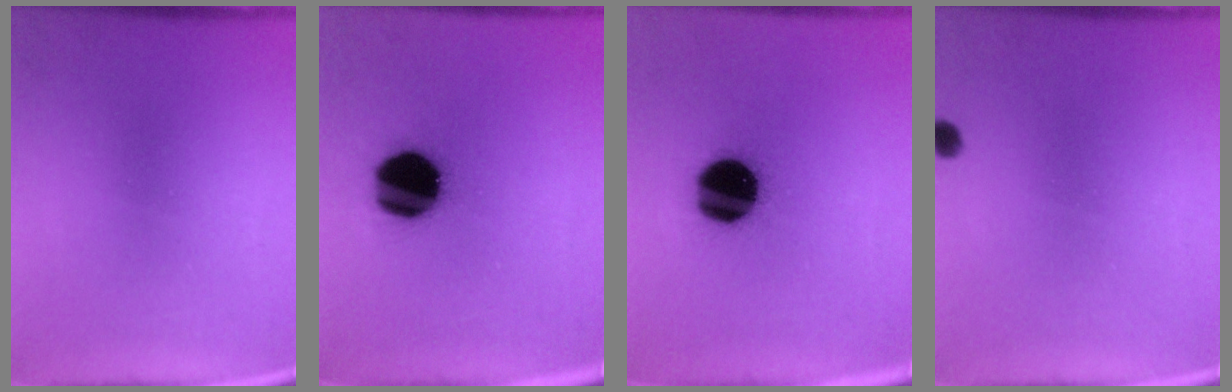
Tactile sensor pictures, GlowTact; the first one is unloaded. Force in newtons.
{"total": 19.5}
{"total": 19.3}
{"total": 1.4}